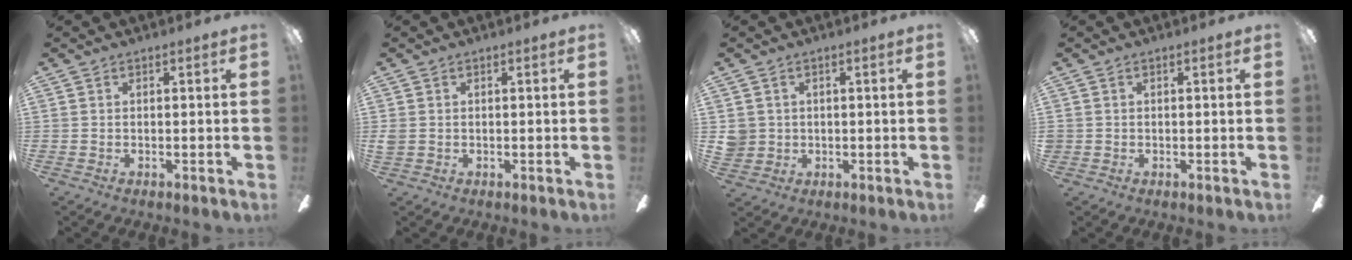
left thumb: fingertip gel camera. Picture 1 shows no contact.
{"total": 1.3, "force": [0.3, 1.1, 0.6], "torque": [-0.014, 0.003, 0.005]}
{"total": 3.5, "force": [0.8, 3.4, 0.4], "torque": [-0.018, 0.009, 0.017]}
{"total": 0.8, "force": [0.2, 0.8, 0.1], "torque": [-0.002, 0.005, 0.002]}